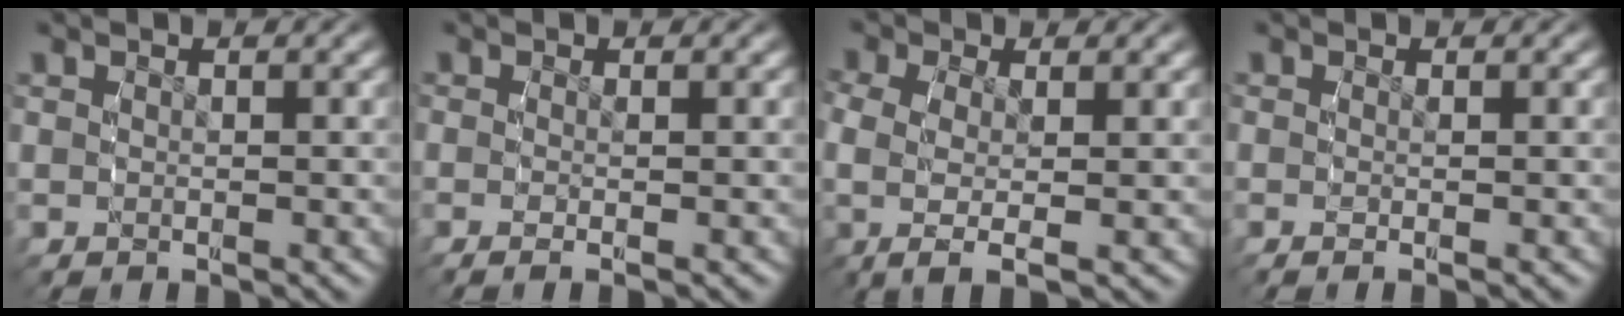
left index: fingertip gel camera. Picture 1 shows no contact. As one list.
[{"total": 1.3, "force": [-0.7, -0.1, 1.0], "torque": [-0.025, -0.006, -0.010]}, {"total": 4.9, "force": [-0.5, 2.5, 4.2], "torque": [-0.103, -0.022, 0.004]}, {"total": 0.9, "force": [-0.6, -0.2, 0.7], "torque": [-0.014, -0.003, -0.008]}]